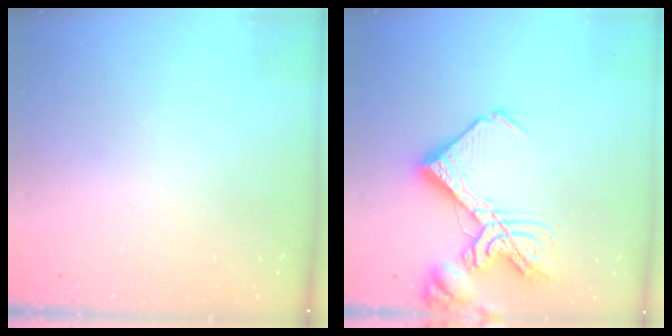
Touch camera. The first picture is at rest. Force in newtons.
{"total": 16.5, "press": 16.4, "slide": 2.1}